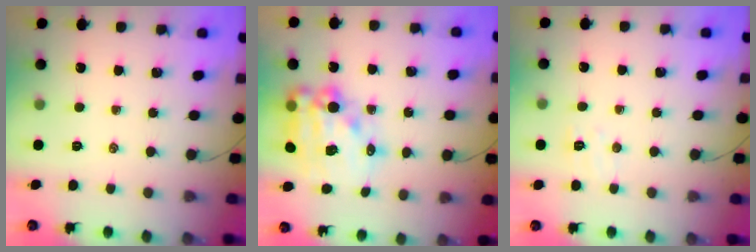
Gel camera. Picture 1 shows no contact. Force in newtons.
{"total": 17.2, "press": 16.8, "slide": 3.8}
{"total": 5.0, "press": 4.8, "slide": 1.2}